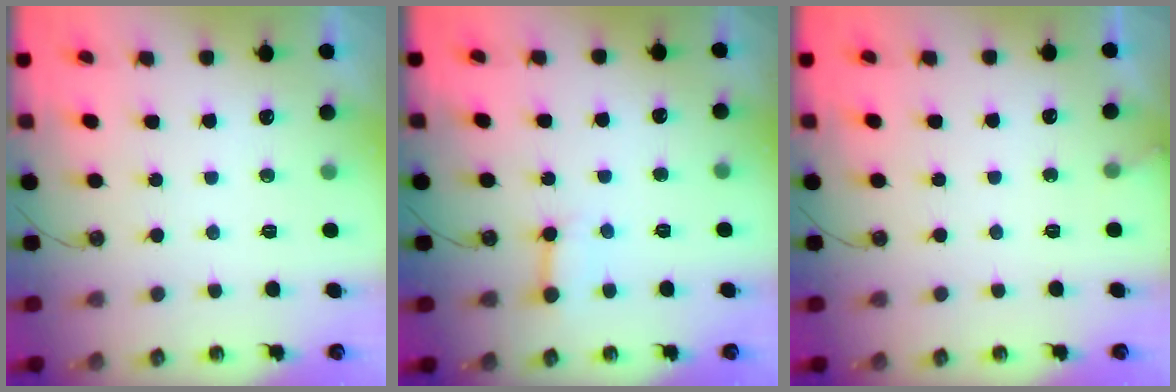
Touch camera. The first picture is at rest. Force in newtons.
{"total": 5.2, "press": 5.2, "slide": 0.7}
{"total": 2.8, "press": 2.8, "slide": 0.2}